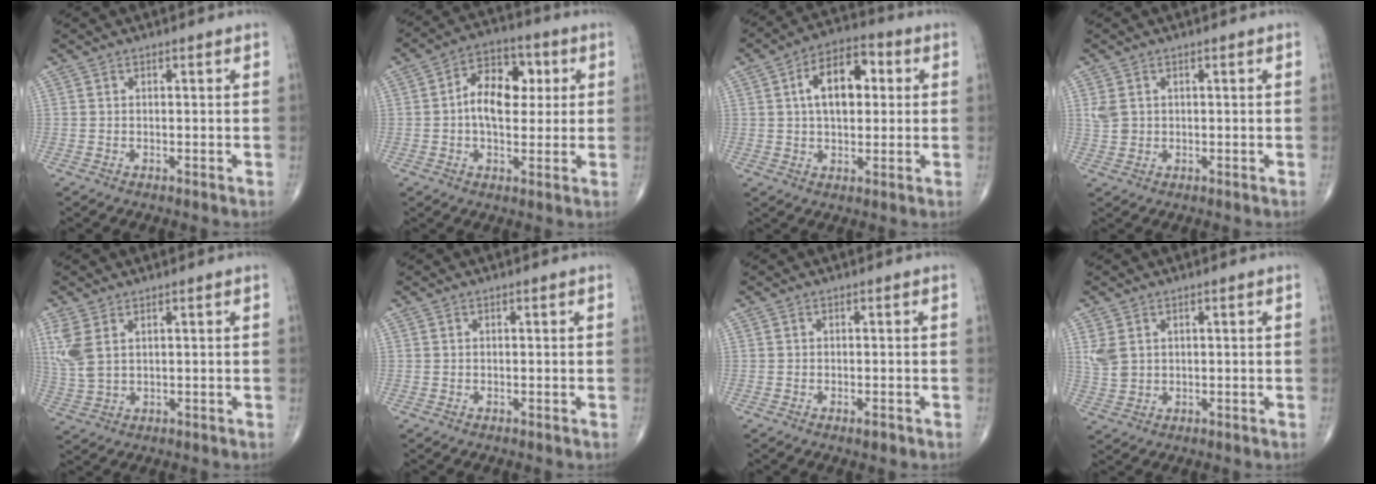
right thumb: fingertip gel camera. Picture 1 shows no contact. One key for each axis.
{"total": 11.3, "fx": 1.3, "fy": 7.2, "fz": 8.7, "tx": -0.117, "ty": 0.018, "tz": 0.015}
{"total": 12.0, "fx": 2.3, "fy": 6.9, "fz": 9.6, "tx": -0.138, "ty": 0.018, "tz": 0.031}
{"total": 2.7, "fx": 0.7, "fy": 2.1, "fz": 1.5, "tx": -0.030, "ty": 0.000, "tz": 0.021}
{"total": 5.9, "fx": 2.3, "fy": 3.1, "fz": 4.5, "tx": -0.120, "ty": 0.000, "tz": 0.058}
{"total": 0.0}
{"total": 1.3, "fx": -0.7, "fy": 0.5, "fz": 1.0, "tx": -0.016, "ty": -0.002, "tz": -0.011}
{"total": 4.1, "fx": 1.3, "fy": 3.0, "fz": 2.5, "tx": -0.054, "ty": -0.003, "tz": 0.036}